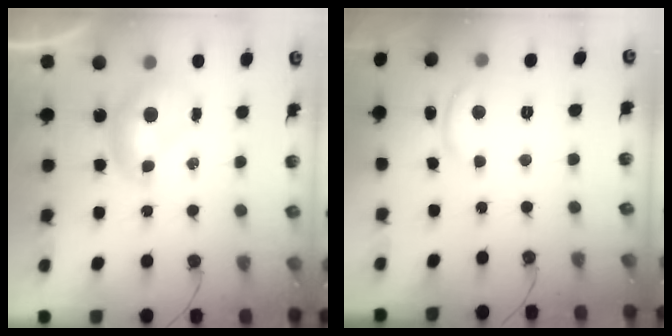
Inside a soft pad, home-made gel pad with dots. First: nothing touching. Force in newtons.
{"total": 2.0, "press": 2.0, "slide": 0.4}